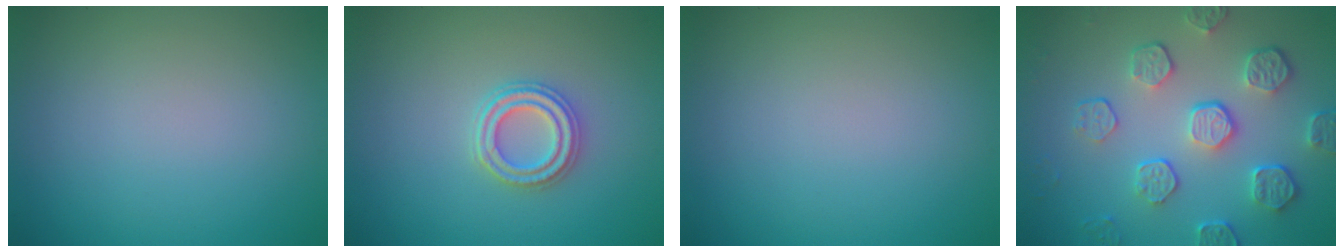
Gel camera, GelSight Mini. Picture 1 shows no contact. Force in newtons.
{"total": 2.7, "press": 2.5, "slide": 0.9}
{"total": 0.0}
{"total": 5.6, "press": 4.2, "slide": 3.7}